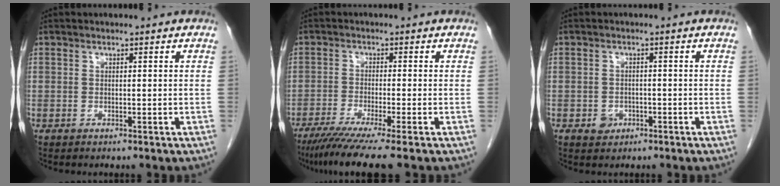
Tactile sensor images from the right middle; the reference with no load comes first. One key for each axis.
{"total": 8.7, "fx": -6.7, "fy": -1.3, "fz": 5.3, "tx": -0.077, "ty": -0.029, "tz": -0.110}
{"total": 2.2, "fx": -1.0, "fy": 1.8, "fz": 0.8, "tx": -0.009, "ty": 0.006, "tz": -0.011}